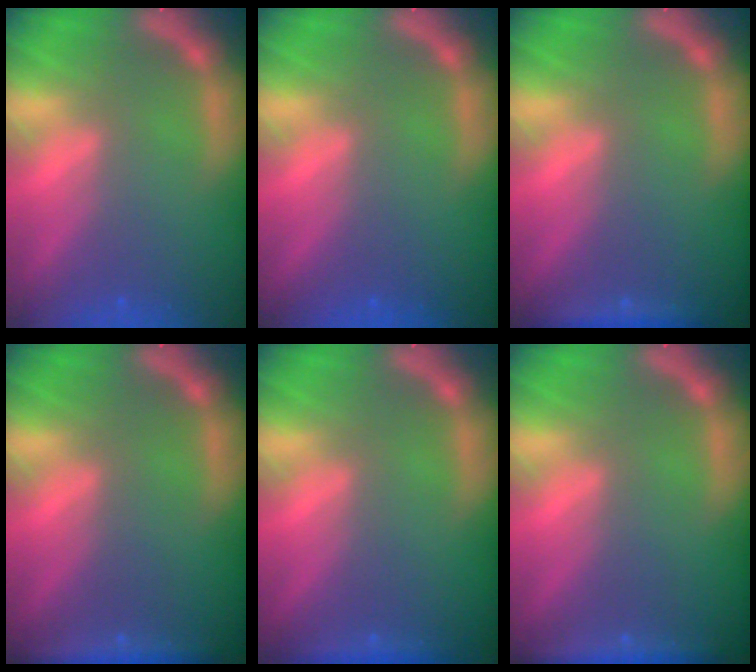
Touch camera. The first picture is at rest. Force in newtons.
{"total": 0.0}
{"total": 1.9}
{"total": 3.0}
{"total": 1.4}
{"total": 3.0}